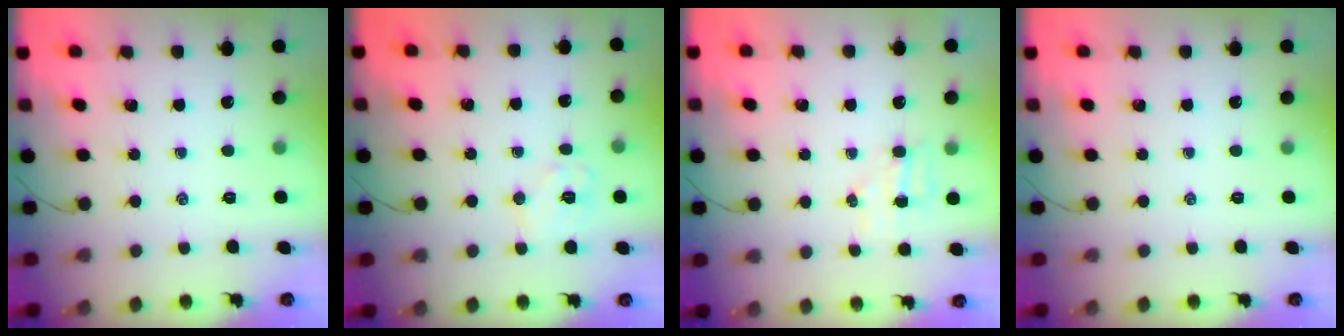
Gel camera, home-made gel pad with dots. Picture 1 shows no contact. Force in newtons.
{"total": 7.3, "press": 7.2, "slide": 1.0}
{"total": 4.7, "press": 4.6, "slide": 1.2}
{"total": 0.0}